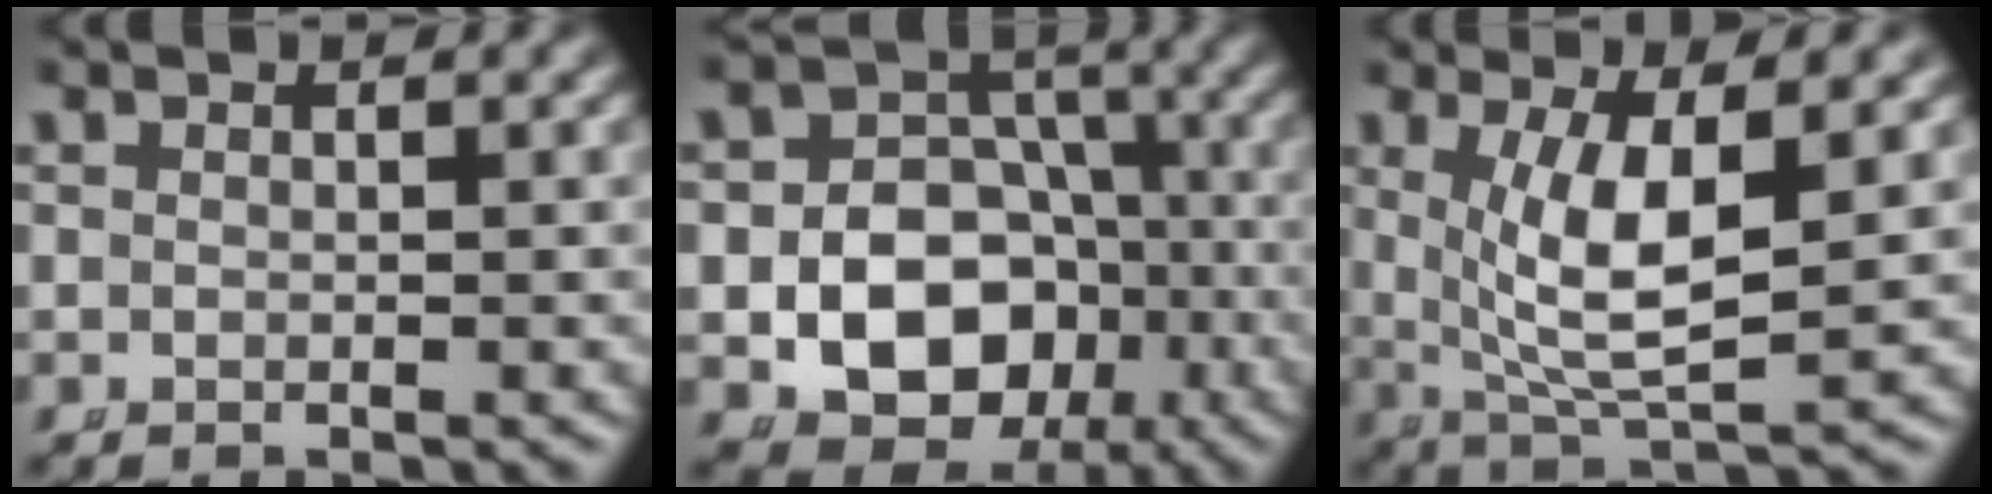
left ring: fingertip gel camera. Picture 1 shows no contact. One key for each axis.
{"total": 10.8, "fx": -2.6, "fy": 9.3, "fz": 4.8, "tx": -0.095, "ty": -0.042, "tz": -0.036}
{"total": 6.9, "fx": 1.1, "fy": 2.9, "fz": 6.2, "tx": -0.116, "ty": -0.017, "tz": 0.034}